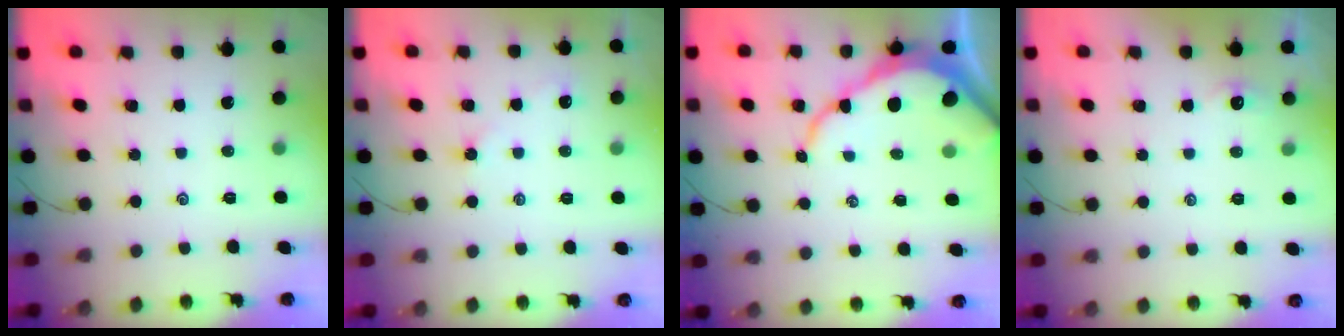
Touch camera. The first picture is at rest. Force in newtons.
{"total": 2.3, "press": 2.3, "slide": 0.5}
{"total": 10.2, "press": 10.1, "slide": 1.1}
{"total": 2.4, "press": 2.4, "slide": 0.3}